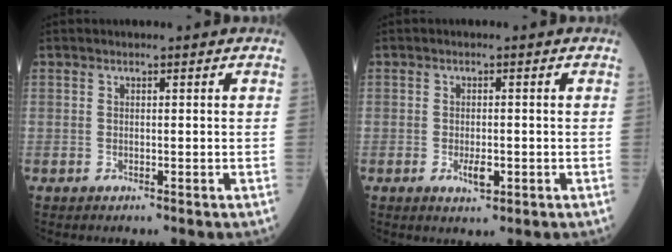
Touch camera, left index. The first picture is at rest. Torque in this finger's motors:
{"motor_torque": [-0.01, 0.06, 0.03, 0.01]}